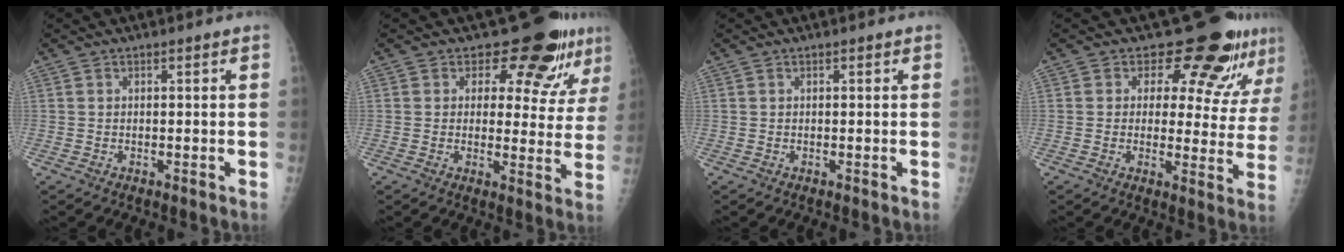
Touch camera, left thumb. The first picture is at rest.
{"total": 10.7, "force": [7.8, 5.4, 5.0], "torque": [-0.020, -0.052, 0.087]}
{"total": 0.0}
{"total": 13.5, "force": [10.7, 5.8, 5.8], "torque": [-0.023, -0.074, 0.121]}